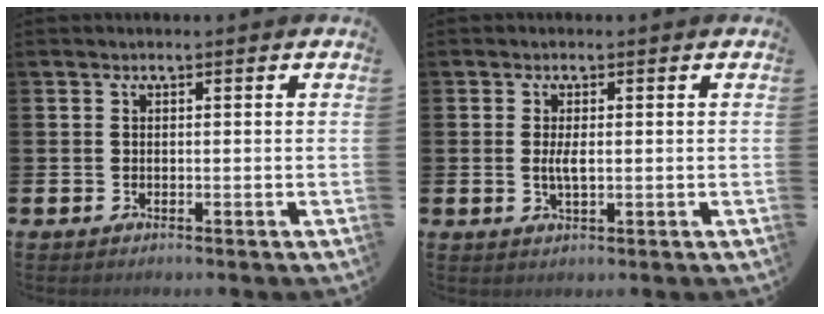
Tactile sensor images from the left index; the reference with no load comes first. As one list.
[{"total": 2.1, "force": [0.0, 0.7, 2.0], "torque": [-0.038, 0.001, -0.001]}]